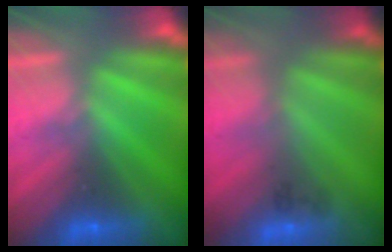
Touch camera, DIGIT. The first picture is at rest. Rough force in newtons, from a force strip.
{"total": 2.2}